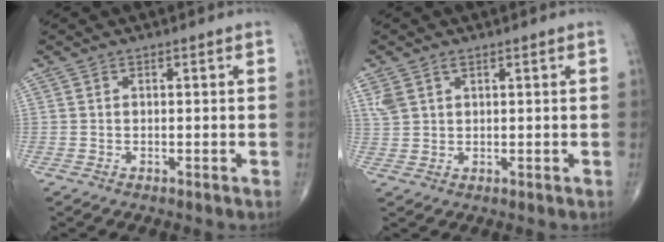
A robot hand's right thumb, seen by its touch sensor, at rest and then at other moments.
{"total": 3.3, "force": [1.9, 1.9, 1.9], "torque": [-0.043, 0.005, 0.048]}